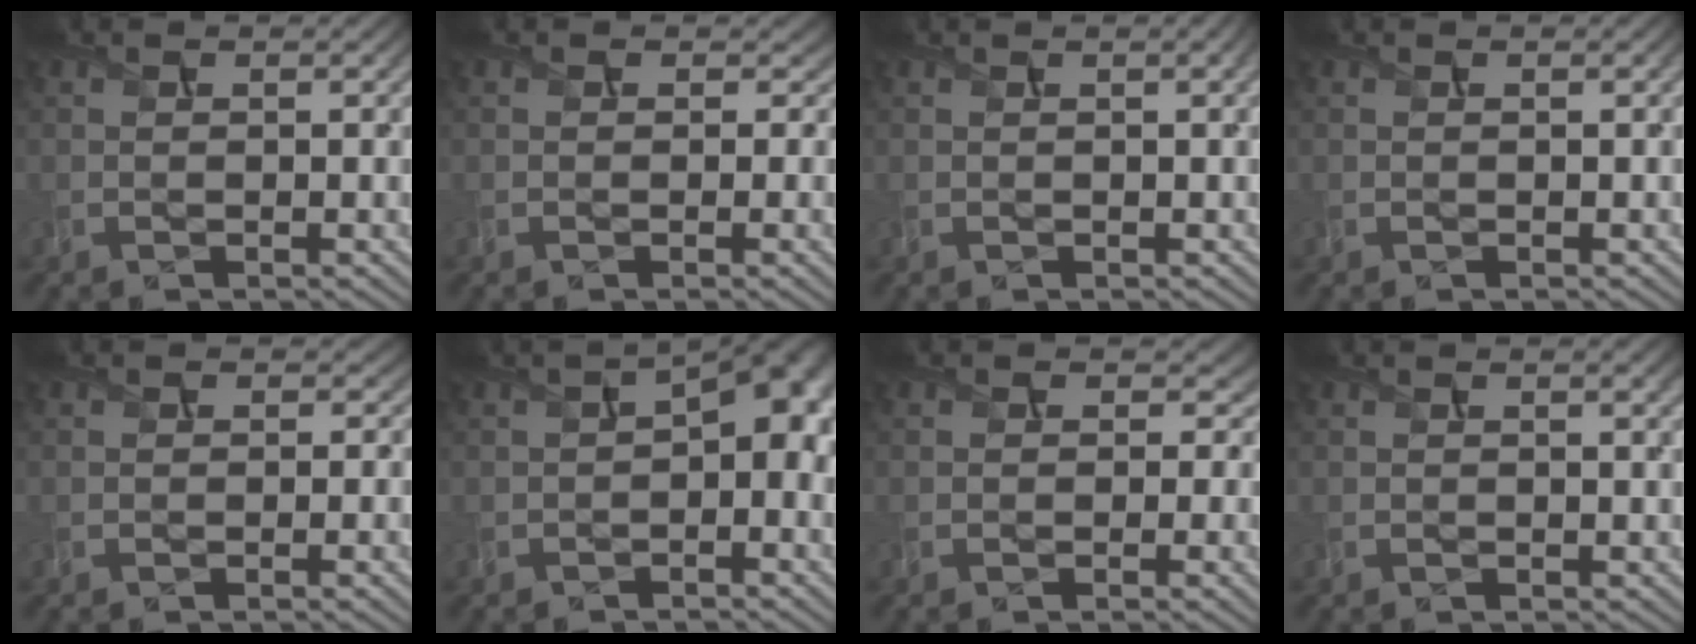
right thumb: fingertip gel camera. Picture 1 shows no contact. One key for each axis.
{"total": 1.9, "fx": 0.4, "fy": 1.7, "fz": 0.8, "tx": -0.016, "ty": -0.010, "tz": 0.006}
{"total": 1.7, "fx": 0.5, "fy": 0.4, "fz": 1.5, "tx": -0.019, "ty": 0.006, "tz": 0.008}
{"total": 0.0}
{"total": 1.0, "fx": 0.1, "fy": 0.9, "fz": 0.1, "tx": -0.005, "ty": -0.006, "tz": 0.001}
{"total": 7.5, "fx": 0.0, "fy": 4.0, "fz": 6.3, "tx": -0.105, "ty": 0.000, "tz": 0.001}
{"total": 3.3, "fx": 0.4, "fy": 2.8, "fz": 1.6, "tx": -0.029, "ty": -0.014, "tz": 0.005}
{"total": 1.4, "fx": 0.6, "fy": 0.3, "fz": 1.2, "tx": -0.017, "ty": 0.002, "tz": 0.010}